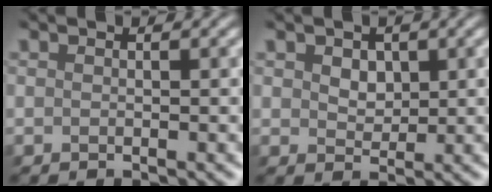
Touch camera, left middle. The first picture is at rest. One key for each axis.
{"total": 1.9, "fx": 0.9, "fy": 1.4, "fz": 1.0, "tx": -0.022, "ty": 0.001, "tz": 0.006}